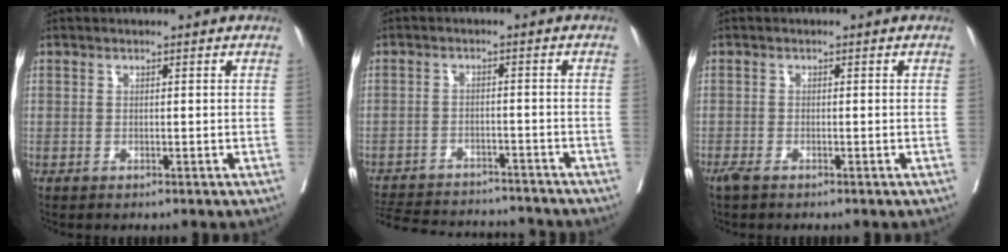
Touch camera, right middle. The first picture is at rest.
{"total": 16.0, "force": [-15.0, 3.4, 4.6], "torque": [-0.115, -0.005, -0.208]}
{"total": 1.4, "force": [-1.1, 0.4, 0.8], "torque": [-0.021, -0.004, -0.022]}